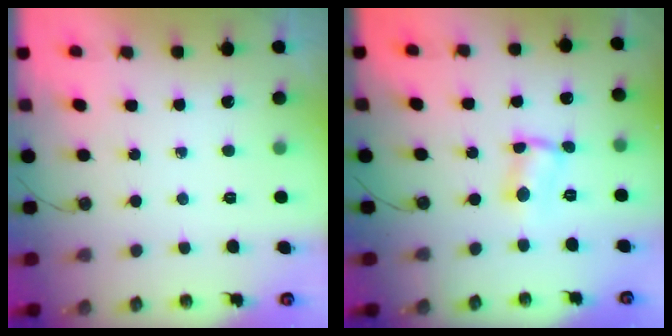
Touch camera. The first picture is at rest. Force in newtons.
{"total": 2.9, "press": 1.4, "slide": 2.5}